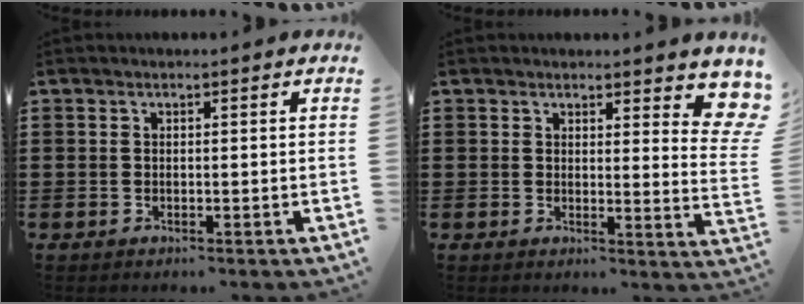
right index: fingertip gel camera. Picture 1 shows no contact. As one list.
[{"total": 3.5, "force": [3.0, 0.9, 1.6], "torque": [-0.019, -0.009, 0.050]}]